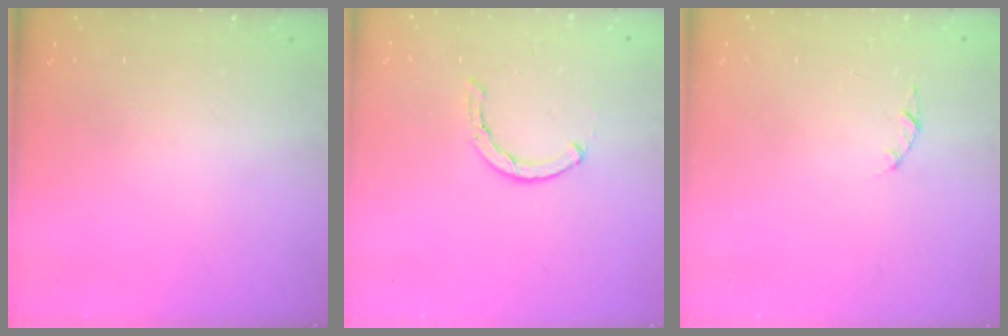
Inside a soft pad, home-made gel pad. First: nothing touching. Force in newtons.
{"total": 1.5, "press": 1.5, "slide": 0.2}
{"total": 1.4, "press": 1.4, "slide": 0.3}